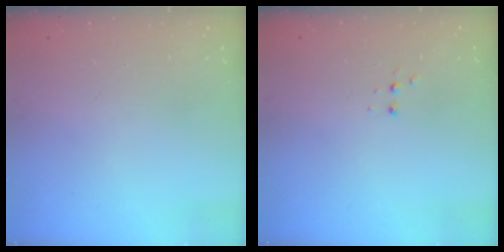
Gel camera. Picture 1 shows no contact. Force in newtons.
{"total": 2.7, "press": 2.7, "slide": 0.5}